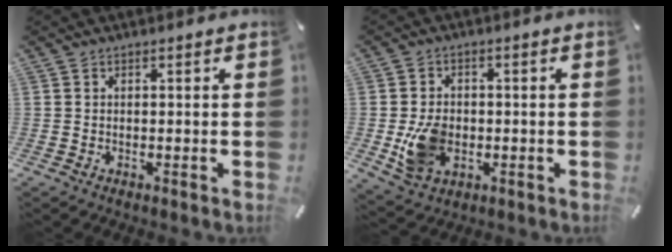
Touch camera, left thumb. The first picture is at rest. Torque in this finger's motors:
{"motor_torque": [-0.08, 1.43, 1.02, -0.08, 0.10]}